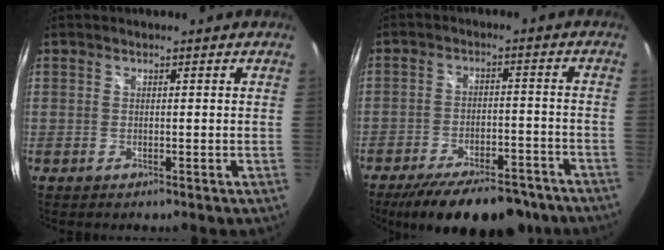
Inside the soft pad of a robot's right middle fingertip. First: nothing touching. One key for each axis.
{"total": 18.5, "fx": -14.7, "fy": 6.2, "fz": 9.3, "tx": -0.171, "ty": -0.022, "tz": -0.202}